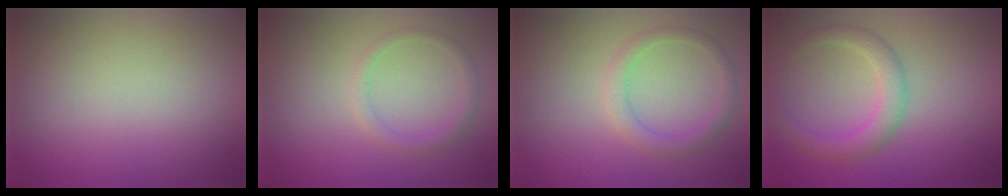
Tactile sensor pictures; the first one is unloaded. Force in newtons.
{"total": 1.5, "press": 1.5, "slide": 0.1}
{"total": 2.1, "press": 2.0, "slide": 0.3}
{"total": 3.0, "press": 3.0, "slide": 0.1}